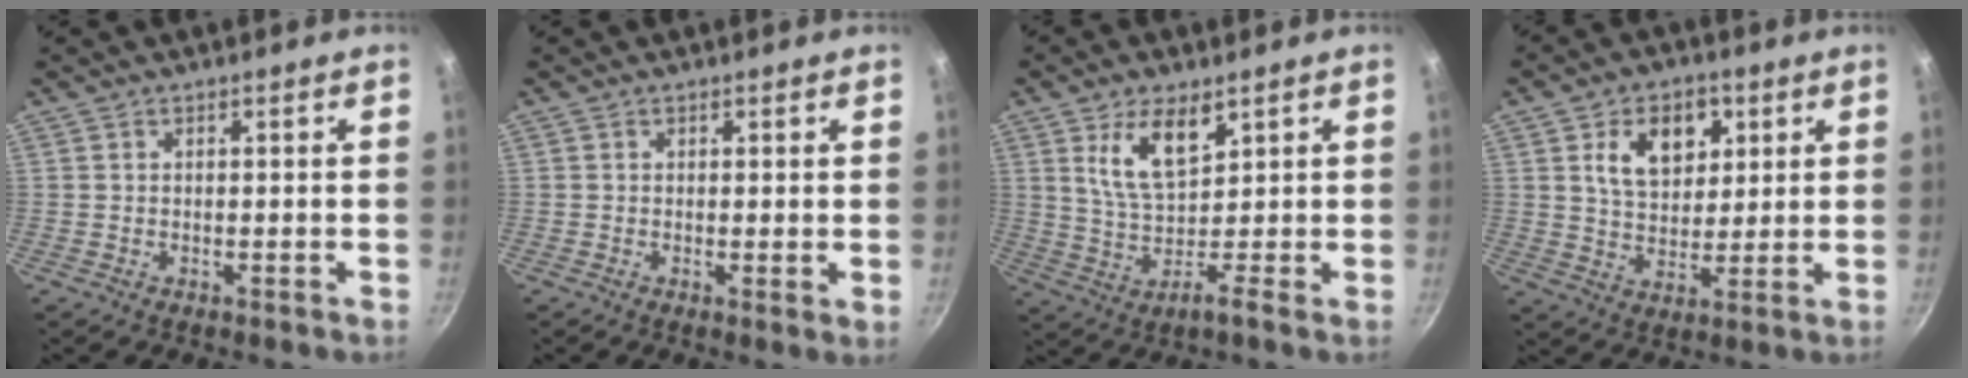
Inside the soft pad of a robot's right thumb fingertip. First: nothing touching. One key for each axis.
{"total": 1.2, "fx": 0.4, "fy": 0.3, "fz": 1.1, "tx": -0.015, "ty": -0.009, "tz": 0.001}
{"total": 7.7, "fx": 3.3, "fy": 3.6, "fz": 6.0, "tx": -0.097, "ty": -0.009, "tz": 0.060}
{"total": 10.9, "fx": 3.8, "fy": 7.4, "fz": 7.0, "tx": -0.079, "ty": -0.013, "tz": 0.060}